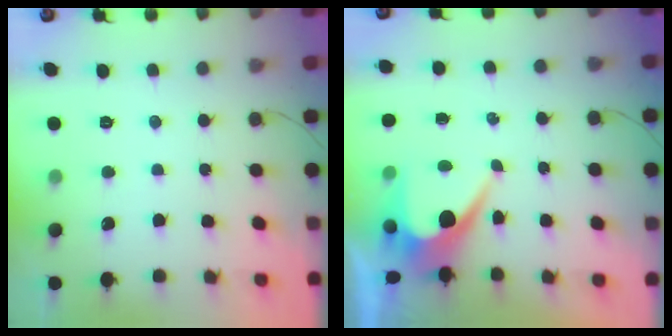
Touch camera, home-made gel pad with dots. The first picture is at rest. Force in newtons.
{"total": 6.9, "press": 6.9, "slide": 0.4}